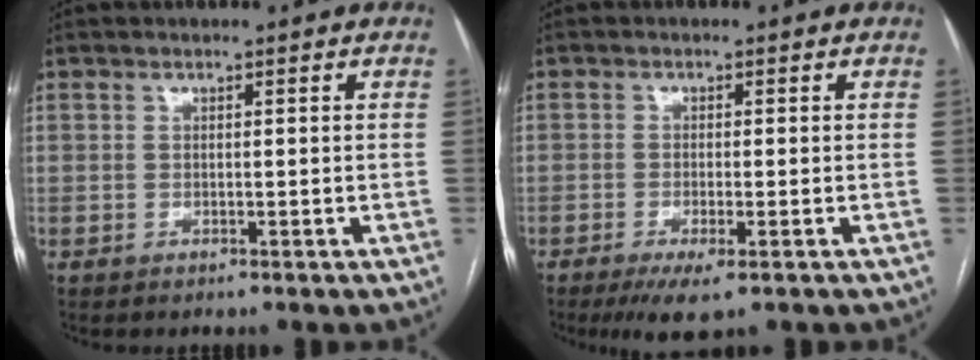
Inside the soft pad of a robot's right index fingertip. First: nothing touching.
{"total": 4.8, "force": [-2.8, 0.7, 3.9], "torque": [-0.067, -0.013, -0.043]}